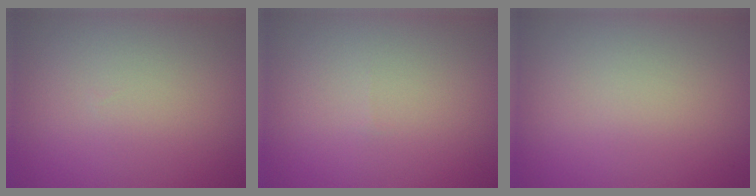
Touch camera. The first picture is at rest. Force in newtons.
{"total": 0.0}
{"total": 0.0}